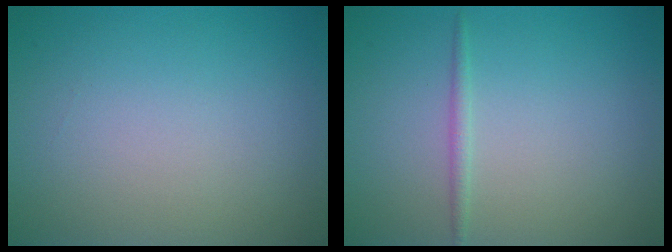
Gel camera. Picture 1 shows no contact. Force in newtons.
{"total": 0.9, "press": 0.9, "slide": 0.1}